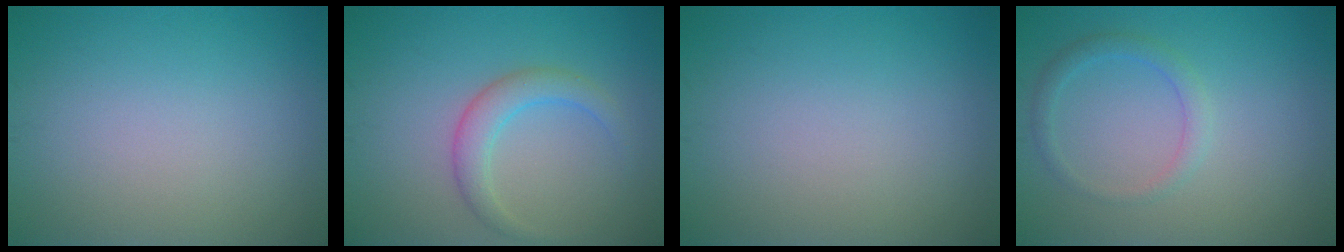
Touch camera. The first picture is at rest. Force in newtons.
{"total": 2.8, "press": 2.8, "slide": 0.2}
{"total": 0.0}
{"total": 1.8, "press": 1.8, "slide": 0.1}